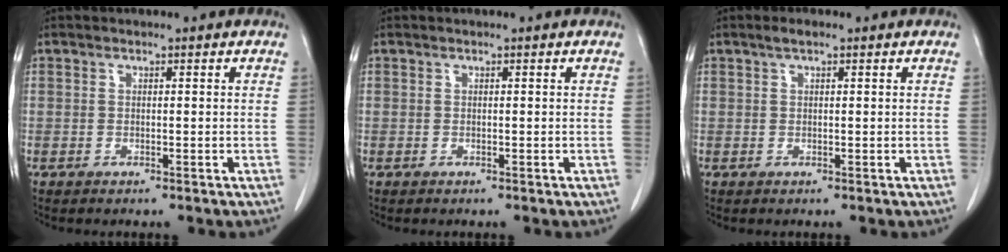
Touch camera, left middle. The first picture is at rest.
{"total": 0.0}
{"total": 1.5, "force": [1.0, 0.3, 1.1], "torque": [-0.024, 0.008, 0.017]}